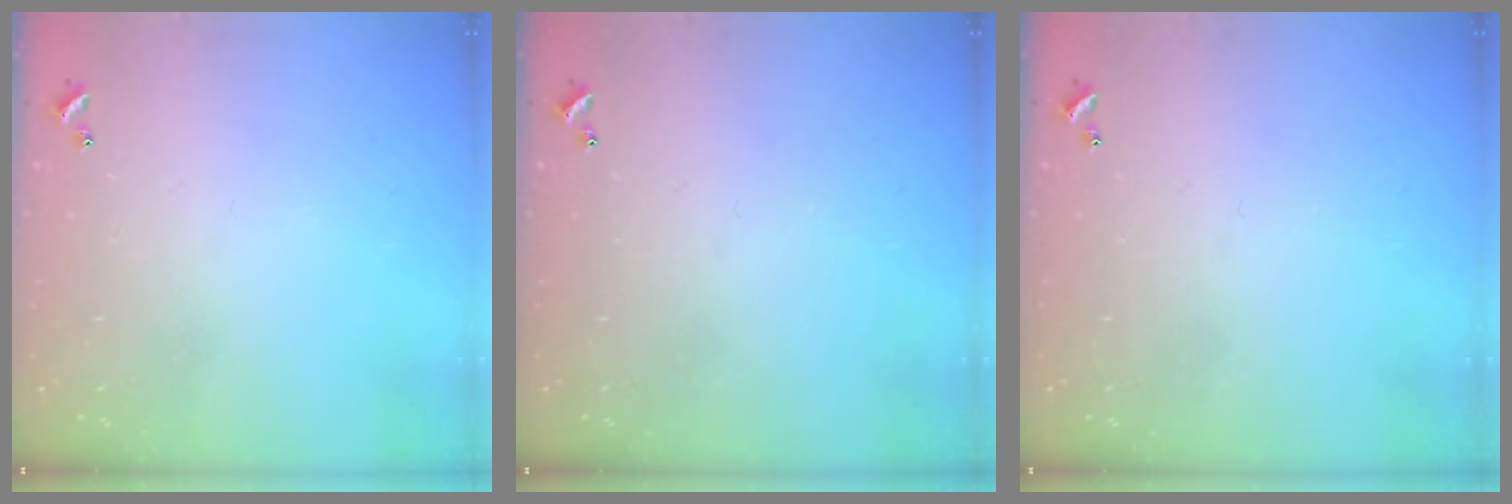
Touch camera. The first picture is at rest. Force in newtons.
{"total": 0.0}
{"total": 0.0}